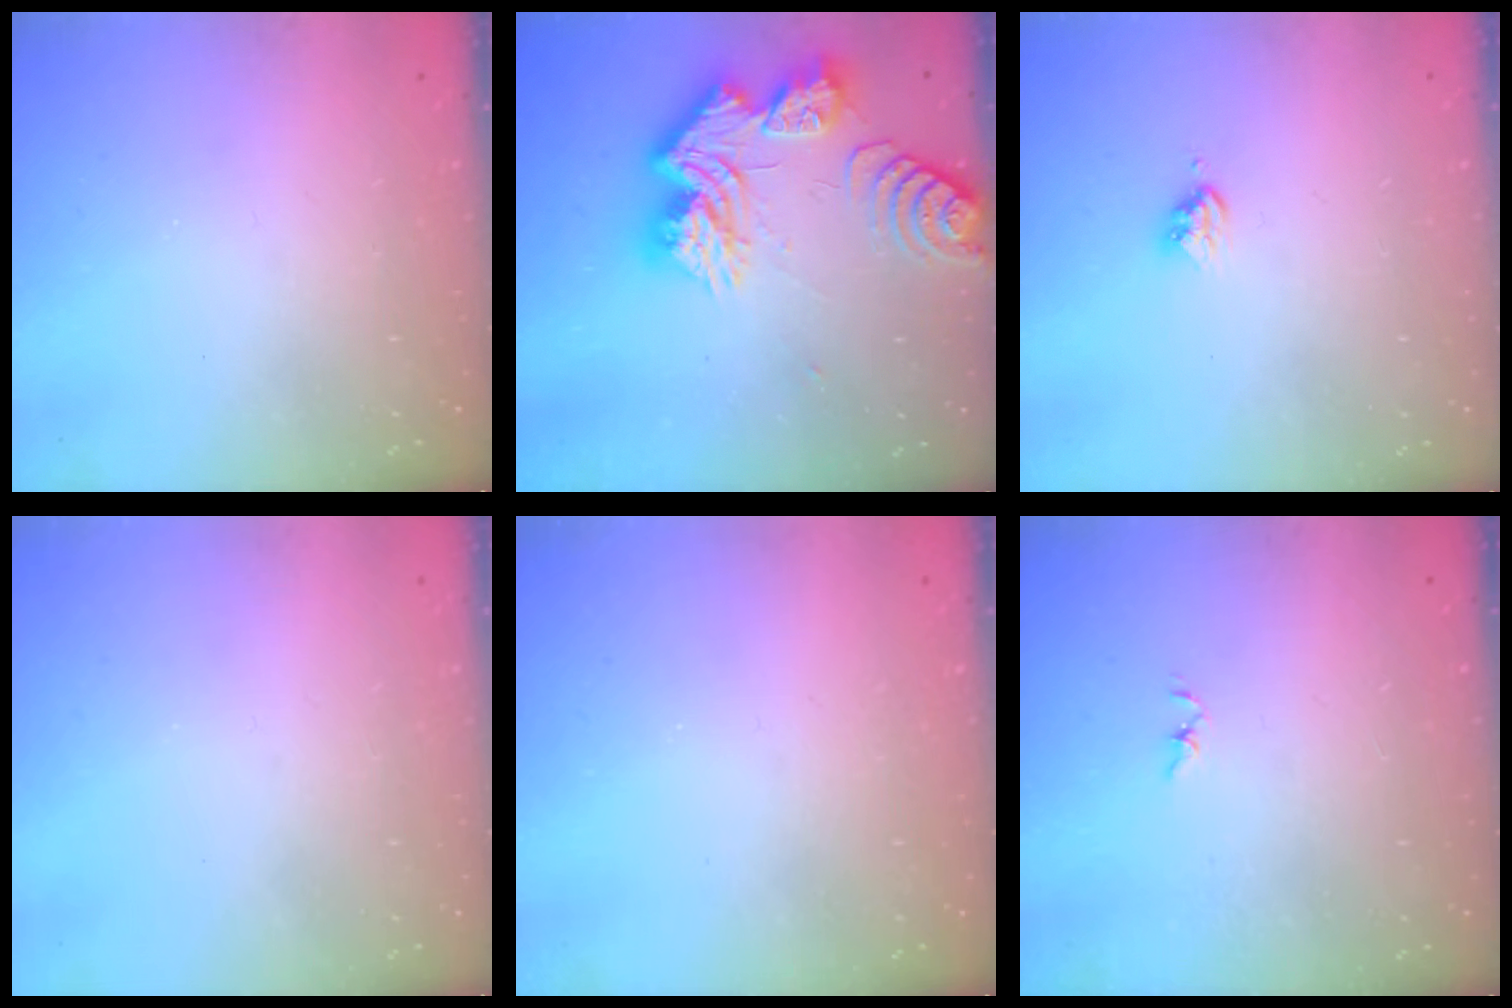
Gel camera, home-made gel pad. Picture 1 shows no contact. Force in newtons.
{"total": 18.5, "press": 18.4, "slide": 1.9}
{"total": 3.6, "press": 3.6, "slide": 0.5}
{"total": 0.0}
{"total": 0.0}
{"total": 1.2, "press": 1.1, "slide": 0.2}